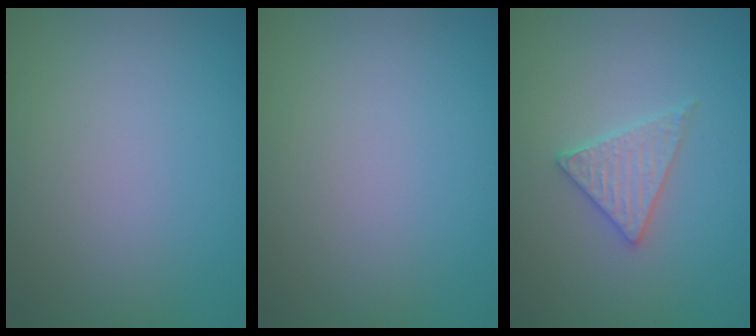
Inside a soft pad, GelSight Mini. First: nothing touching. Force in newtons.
{"total": 0.0}
{"total": 2.6, "press": 2.6, "slide": 0.3}